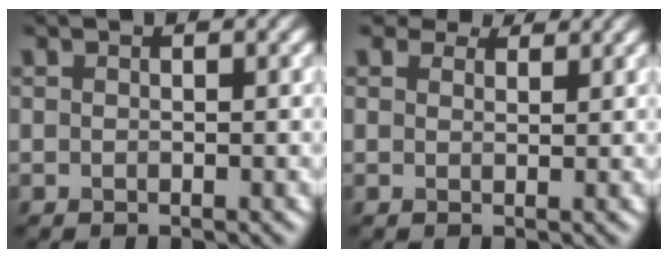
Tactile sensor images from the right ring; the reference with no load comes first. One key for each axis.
{"total": 2.9, "fx": 2.5, "fy": 1.2, "fz": 0.9, "tx": -0.017, "ty": -0.006, "tz": 0.037}